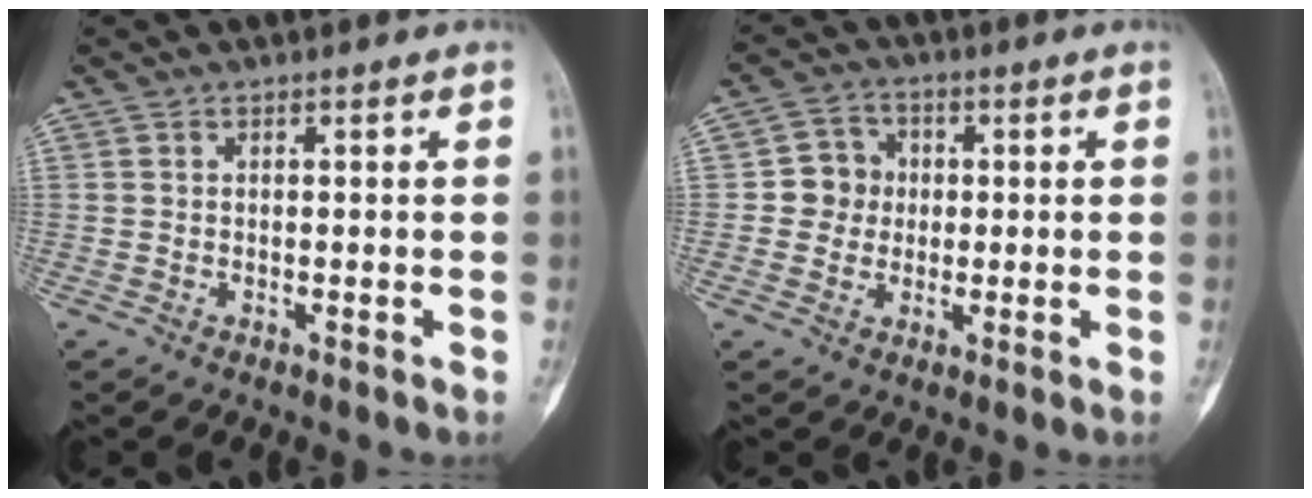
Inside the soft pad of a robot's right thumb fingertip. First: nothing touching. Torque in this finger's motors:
{"motor_torque": [-0.03, 0.01, 0.09, -0.07, -0.01]}